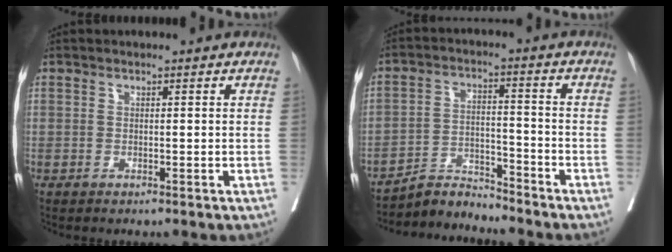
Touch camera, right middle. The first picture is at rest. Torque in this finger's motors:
{"motor_torque": [0.20, -0.19, -0.01, 0.01]}